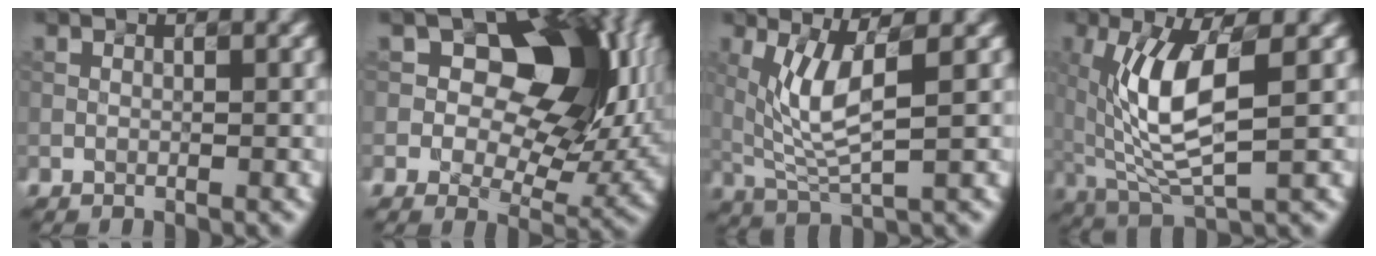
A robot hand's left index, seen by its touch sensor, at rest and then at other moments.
{"total": 11.1, "force": [2.4, 7.2, 8.2], "torque": [-0.095, 0.006, 0.039]}
{"total": 4.8, "force": [1.2, 1.2, 4.5], "torque": [-0.108, -0.009, 0.043]}
{"total": 7.4, "force": [1.1, 2.3, 7.0], "torque": [-0.151, -0.003, 0.036]}